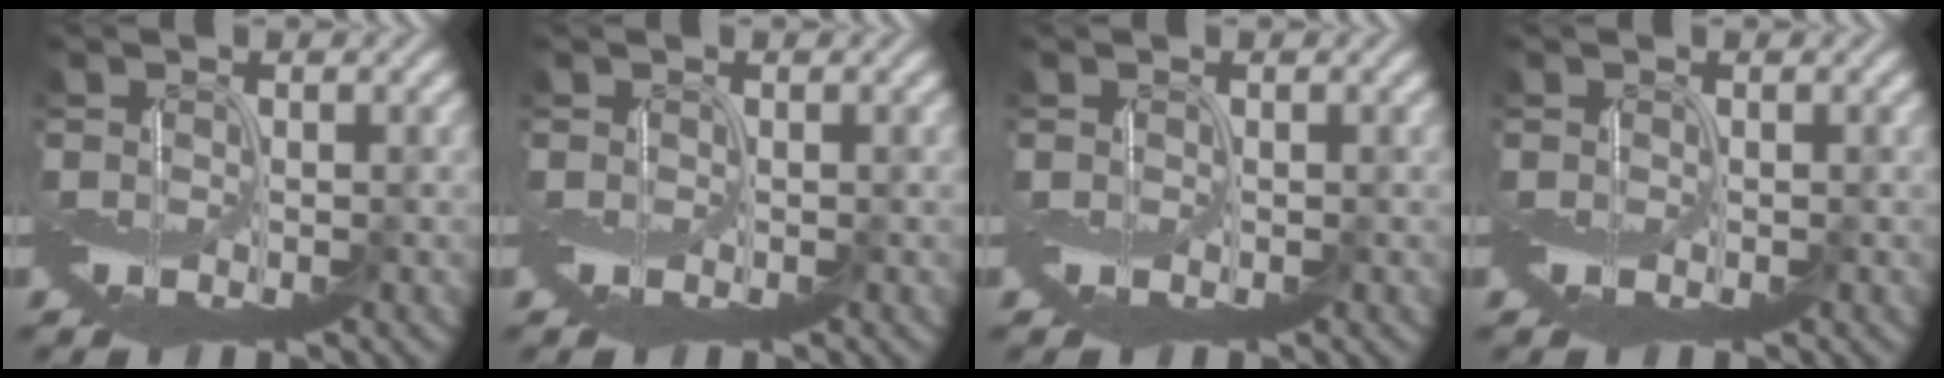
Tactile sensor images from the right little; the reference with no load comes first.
{"total": 0.0}
{"total": 0.0}
{"total": 0.0}